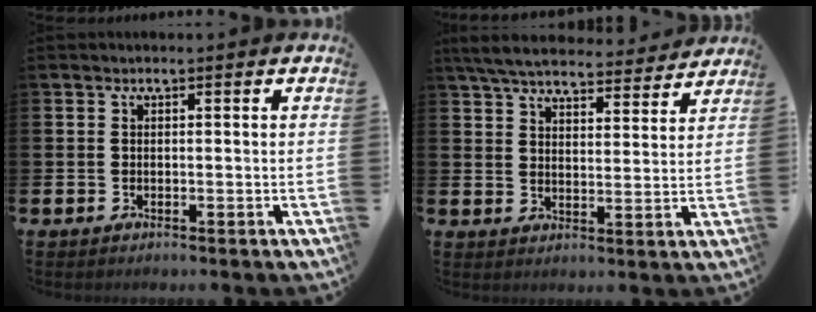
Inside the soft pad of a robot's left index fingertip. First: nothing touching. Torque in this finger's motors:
{"motor_torque": [1.07, -1.07, 0.30, 0.21]}